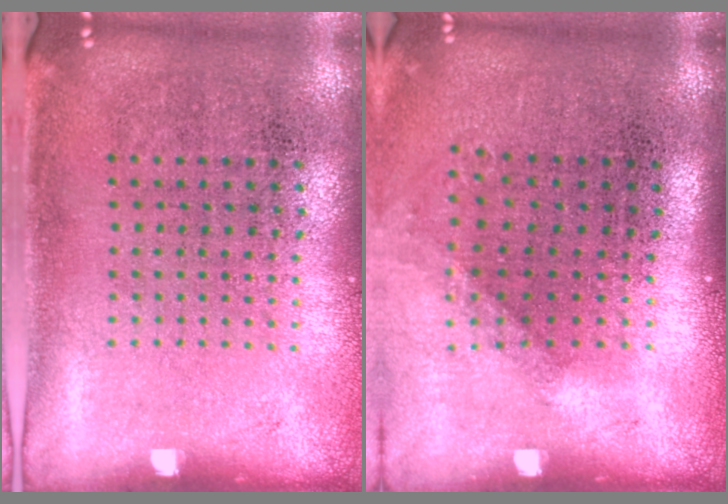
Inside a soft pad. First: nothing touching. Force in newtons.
{"total": 1.3, "press": 0.9, "slide": 0.8}